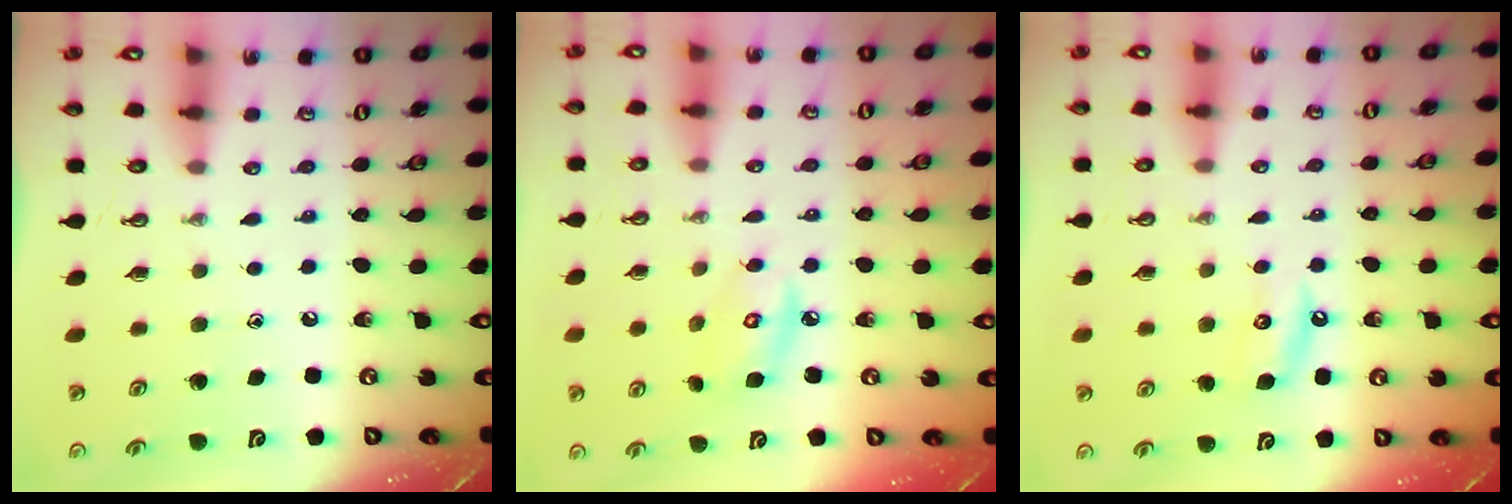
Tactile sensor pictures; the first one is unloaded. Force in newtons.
{"total": 6.2, "press": 6.2, "slide": 0.3}
{"total": 5.5, "press": 5.5, "slide": 0.4}